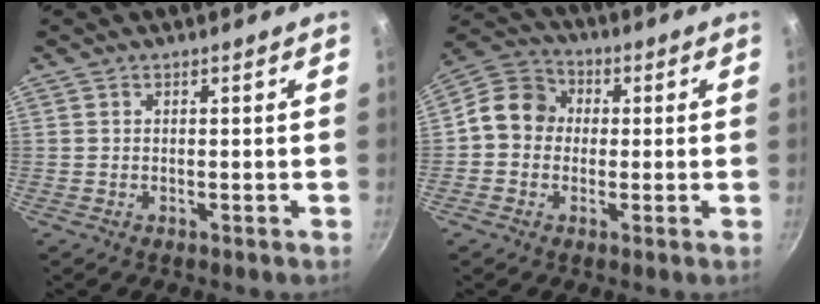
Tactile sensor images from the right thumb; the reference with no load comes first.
{"total": 11.0, "force": [0.7, 9.8, 4.8], "torque": [-0.046, 0.026, -0.012]}